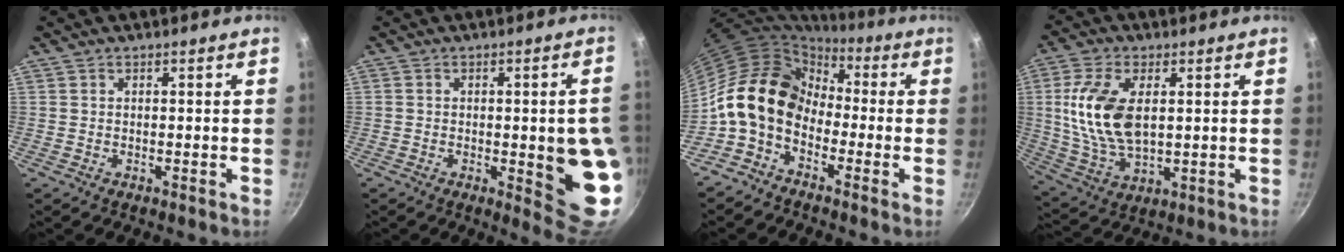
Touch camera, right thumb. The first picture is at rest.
{"total": 11.8, "force": [-1.6, 3.0, 11.3], "torque": [-0.113, 0.002, -0.014]}
{"total": 12.4, "force": [-1.5, 9.4, 8.0], "torque": [-0.112, 0.038, -0.049]}
{"total": 14.2, "force": [2.4, 7.9, 11.6], "torque": [-0.222, -0.010, 0.054]}